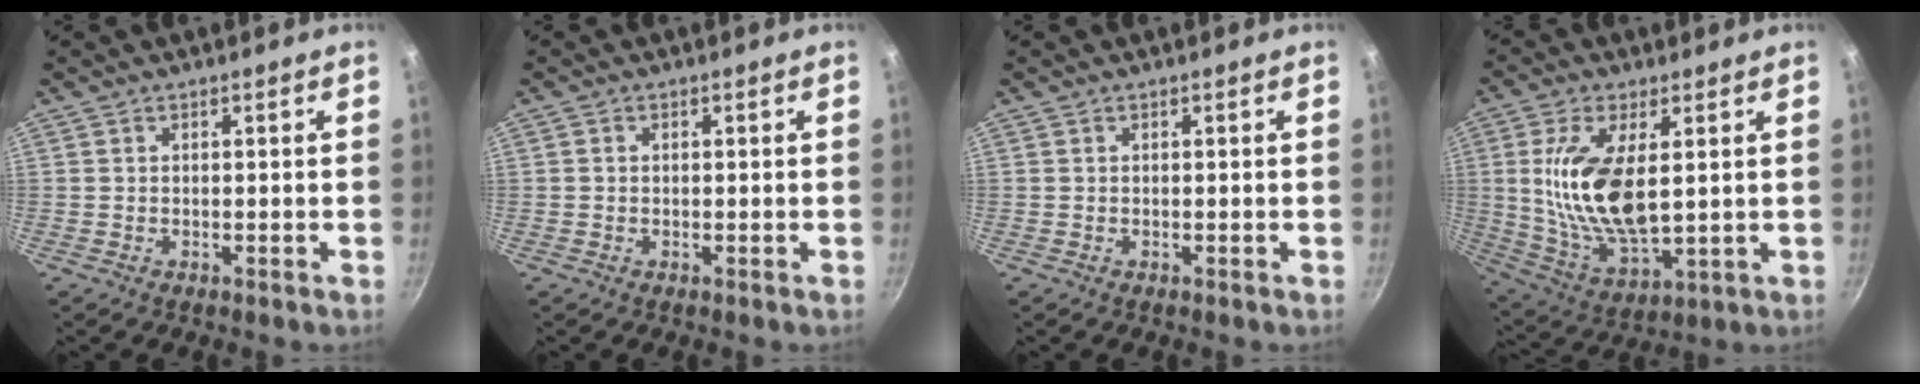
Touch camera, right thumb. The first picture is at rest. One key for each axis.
{"total": 0.6, "fx": 0.0, "fy": 0.6, "fz": 0.3, "tx": -0.004, "ty": 0.003, "tz": -0.001}
{"total": 0.0}
{"total": 15.9, "fx": 2.5, "fy": 7.4, "fz": 13.9, "tx": -0.266, "ty": -0.019, "tz": 0.057}